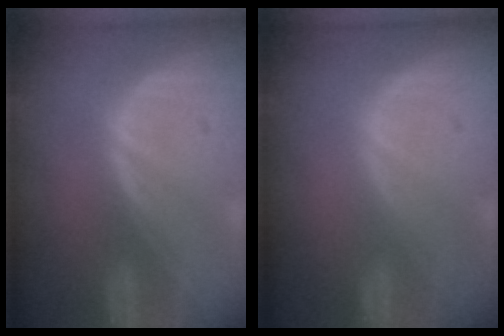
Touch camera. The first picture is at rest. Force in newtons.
{"total": 0.0}